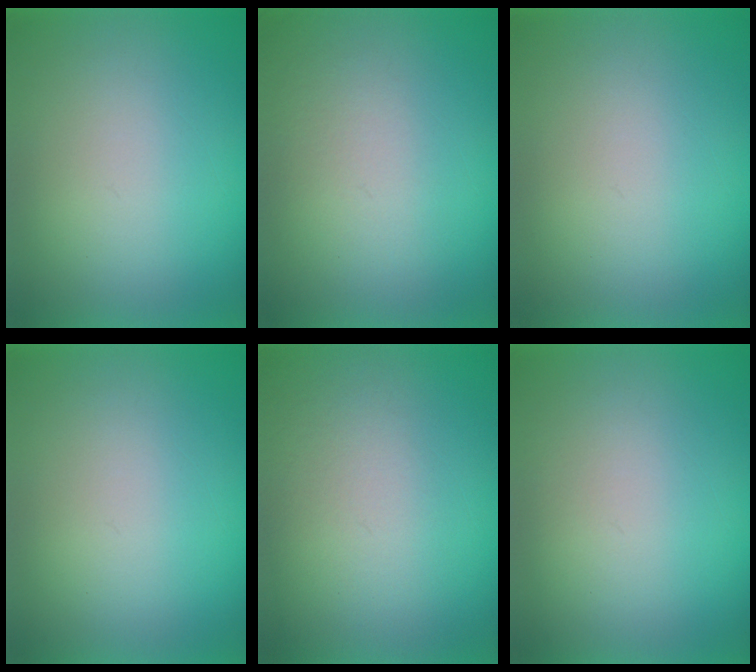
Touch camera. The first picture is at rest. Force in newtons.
{"total": 3.5}
{"total": 0.0}
{"total": 0.0}
{"total": 3.8}
{"total": 1.1}